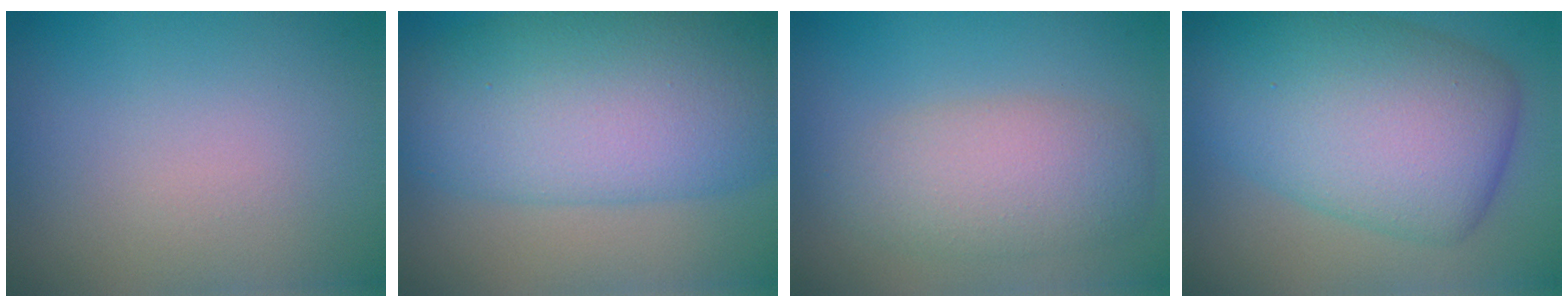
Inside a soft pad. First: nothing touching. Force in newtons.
{"total": 11.7, "press": 11.7, "slide": 0.4}
{"total": 4.6, "press": 4.5, "slide": 0.3}
{"total": 10.9, "press": 10.9, "slide": 0.1}